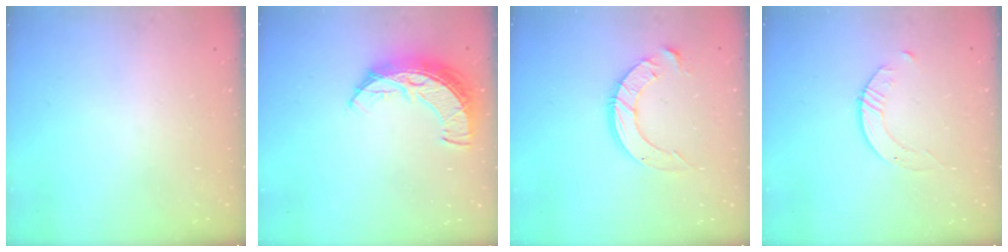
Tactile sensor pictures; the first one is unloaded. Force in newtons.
{"total": 9.6, "press": 9.6, "slide": 0.6}
{"total": 10.2, "press": 10.2, "slide": 1.0}
{"total": 2.8, "press": 2.8, "slide": 0.3}